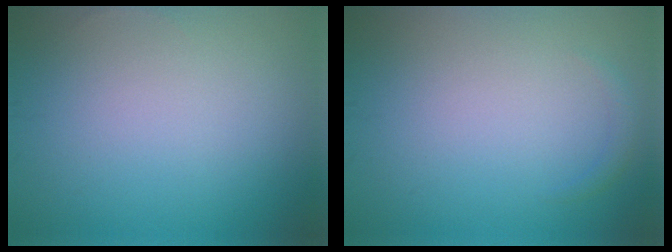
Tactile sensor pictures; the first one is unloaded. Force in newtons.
{"total": 0.8, "press": 0.8, "slide": 0.1}